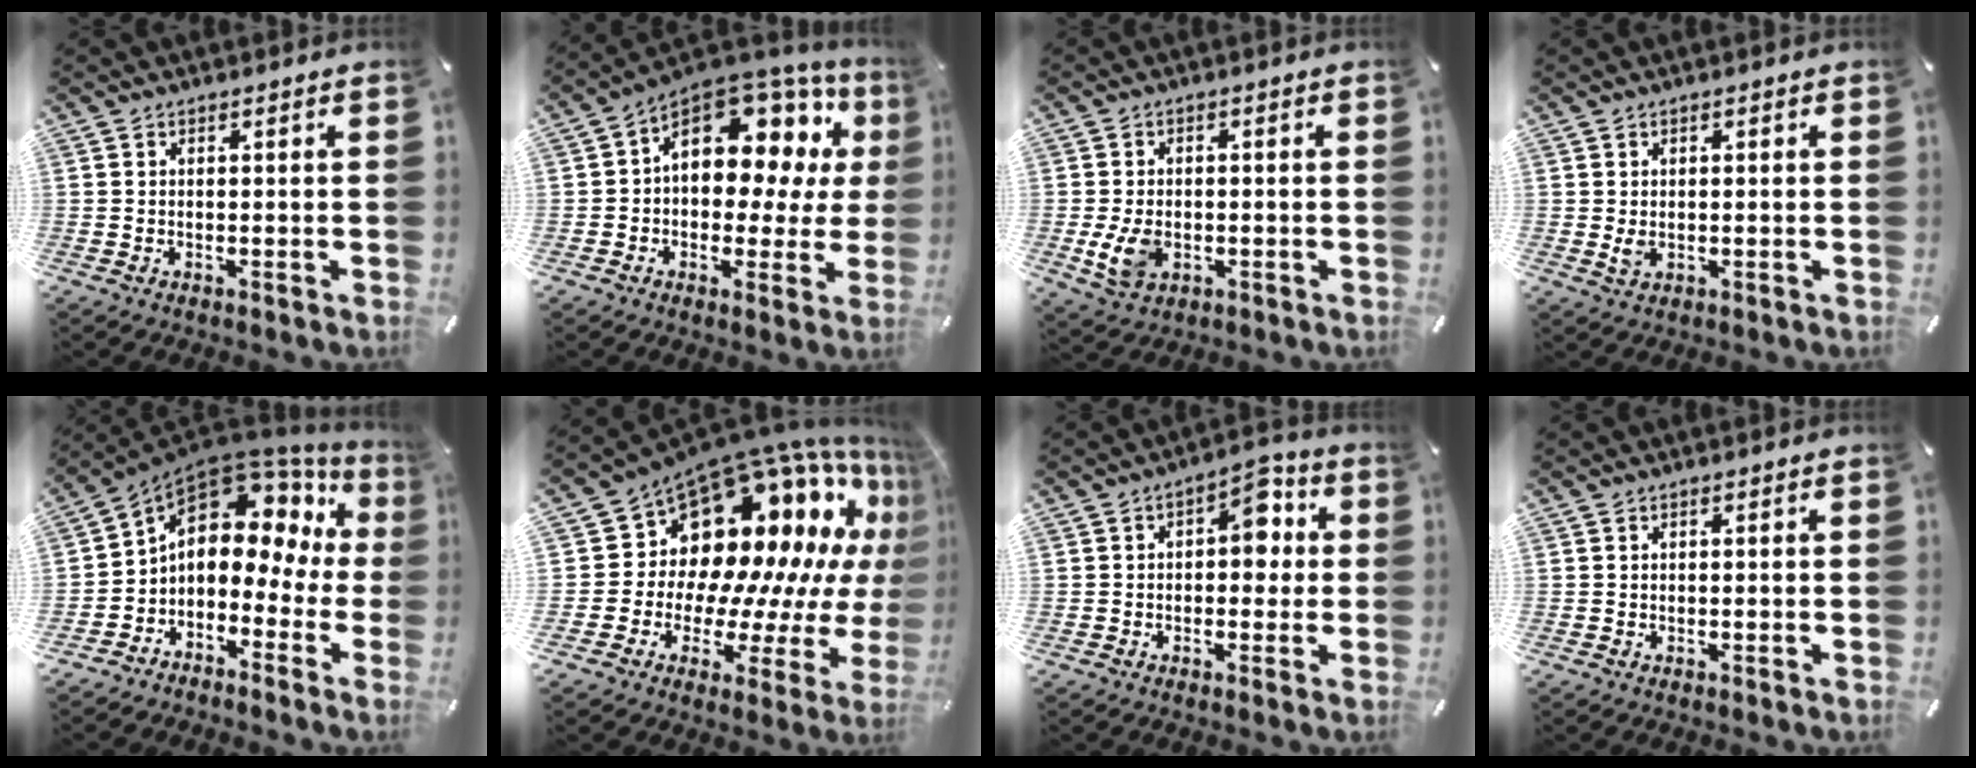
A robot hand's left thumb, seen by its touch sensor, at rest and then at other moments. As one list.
[{"total": 13.5, "force": [5.6, 9.0, 8.4], "torque": [-0.117, -0.046, 0.098]}, {"total": 6.1, "force": [-1.4, 4.3, 4.1], "torque": [-0.093, -0.004, -0.027]}, {"total": 2.0, "force": [0.0, 1.5, 1.3], "torque": [-0.024, -0.003, -0.004]}, {"total": 9.2, "force": [2.7, 6.6, 5.7], "torque": [-0.106, -0.034, 0.042]}, {"total": 19.1, "force": [10.8, 12.5, 9.5], "torque": [-0.126, -0.140, 0.217]}, {"total": 7.2, "force": [1.0, 4.4, 5.6], "torque": [-0.060, -0.003, 0.007]}, {"total": 0.0}]